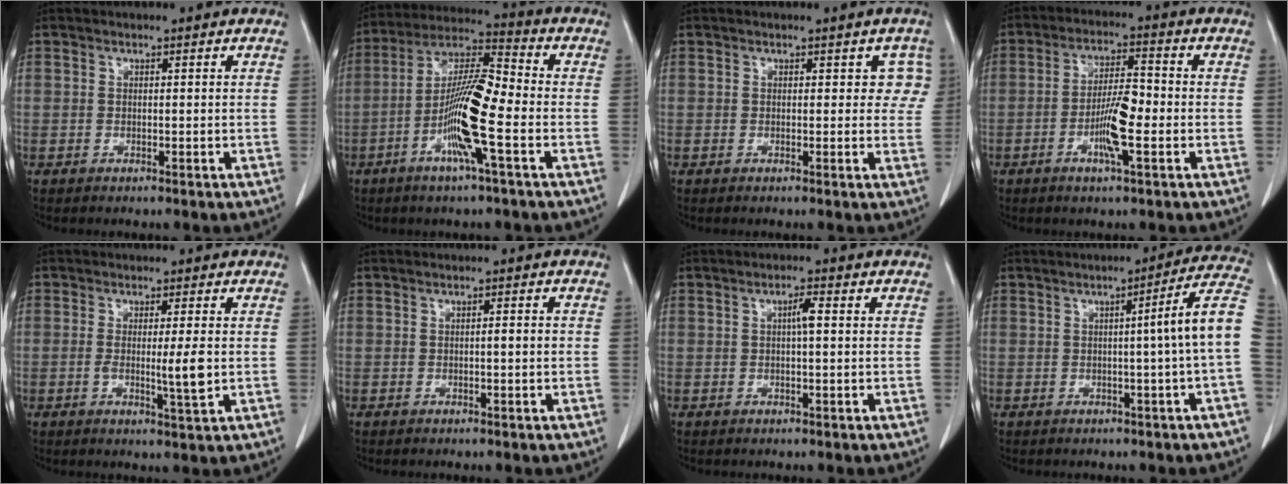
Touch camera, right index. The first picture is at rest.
{"total": 12.7, "force": [-3.8, 0.8, 12.1], "torque": [-0.234, 0.003, -0.079]}
{"total": 3.2, "force": [1.2, 2.1, 2.1], "torque": [0.002, 0.009, 0.005]}
{"total": 7.3, "force": [-2.0, 1.1, 6.9], "torque": [-0.130, 0.002, -0.039]}
{"total": 4.4, "force": [-0.3, -0.1, 4.4], "torque": [-0.073, -0.008, -0.006]}
{"total": 1.7, "force": [-0.5, 0.0, 1.6], "torque": [-0.021, 0.002, -0.008]}
{"total": 2.2, "force": [0.3, 0.2, 2.1], "torque": [-0.037, 0.004, 0.004]}
{"total": 8.7, "force": [-0.5, -1.6, 8.5], "torque": [-0.101, 0.015, -0.010]}